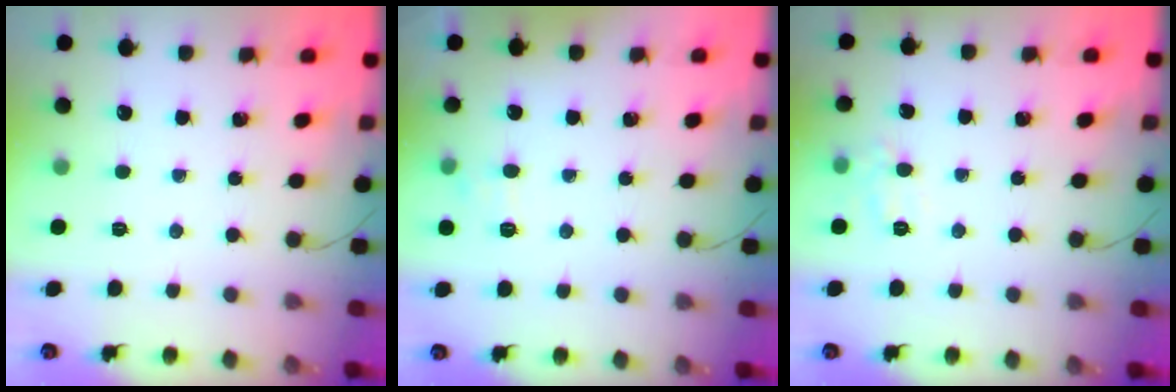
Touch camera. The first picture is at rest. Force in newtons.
{"total": 6.2, "press": 5.9, "slide": 1.8}
{"total": 7.7, "press": 7.6, "slide": 1.1}